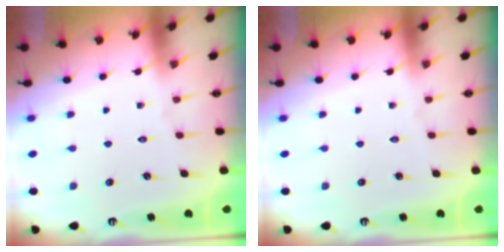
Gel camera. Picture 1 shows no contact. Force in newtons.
{"total": 0.0}